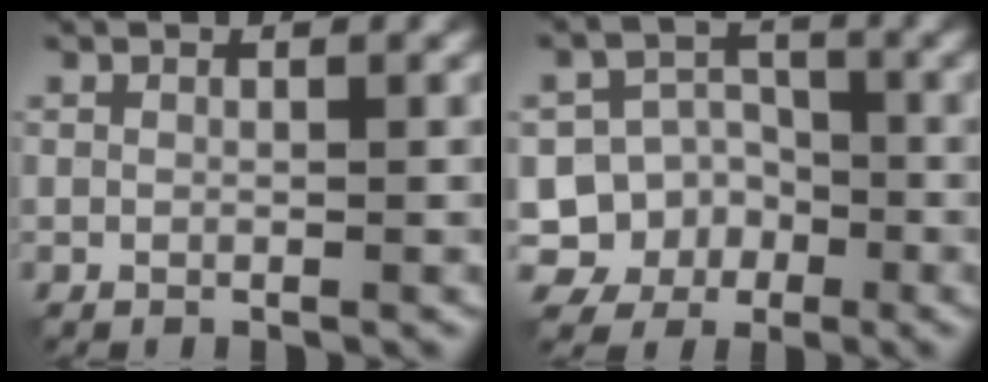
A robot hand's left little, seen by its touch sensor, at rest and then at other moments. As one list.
[{"total": 7.2, "force": [-3.1, 6.4, 1.4], "torque": [-0.005, 0.000, -0.066]}]